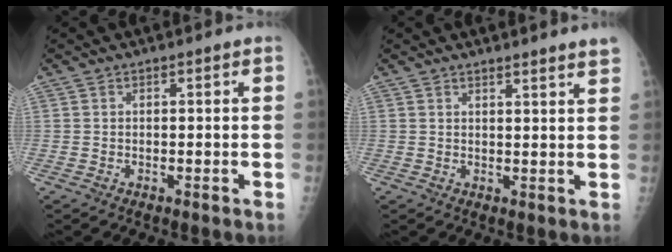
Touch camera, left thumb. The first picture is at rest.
{"total": 4.0, "force": [3.5, -0.2, 1.9], "torque": [-0.021, -0.020, 0.035]}